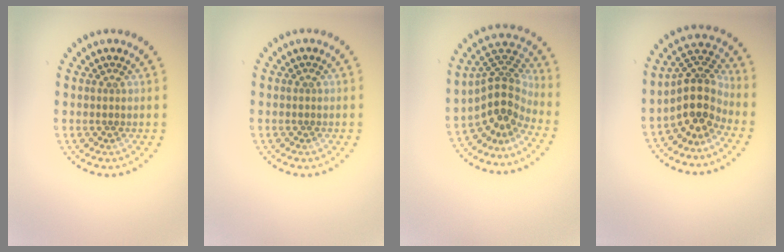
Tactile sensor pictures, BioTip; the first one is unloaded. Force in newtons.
{"total": 0.0}
{"total": 4.0, "press": 2.8, "slide": 2.9}
{"total": 4.4, "press": 3.4, "slide": 2.9}